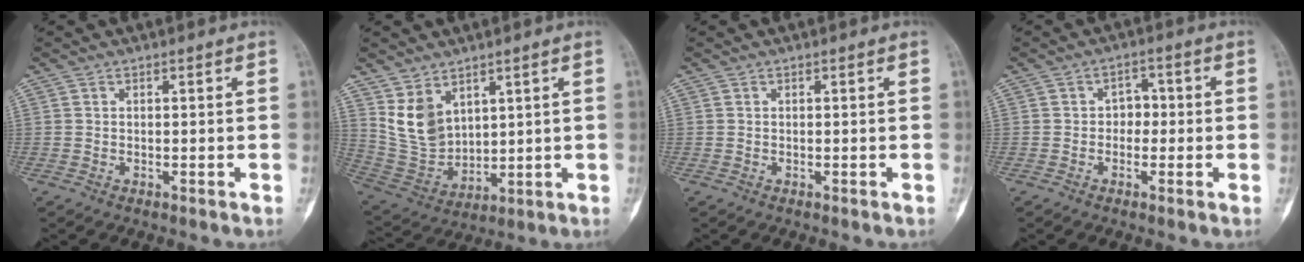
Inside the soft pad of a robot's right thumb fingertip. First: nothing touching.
{"total": 9.7, "force": [4.8, 6.5, 5.3], "torque": [-0.082, -0.028, 0.121]}
{"total": 0.0}
{"total": 3.3, "force": [-0.4, 2.6, 1.9], "torque": [0.004, 0.013, -0.017]}